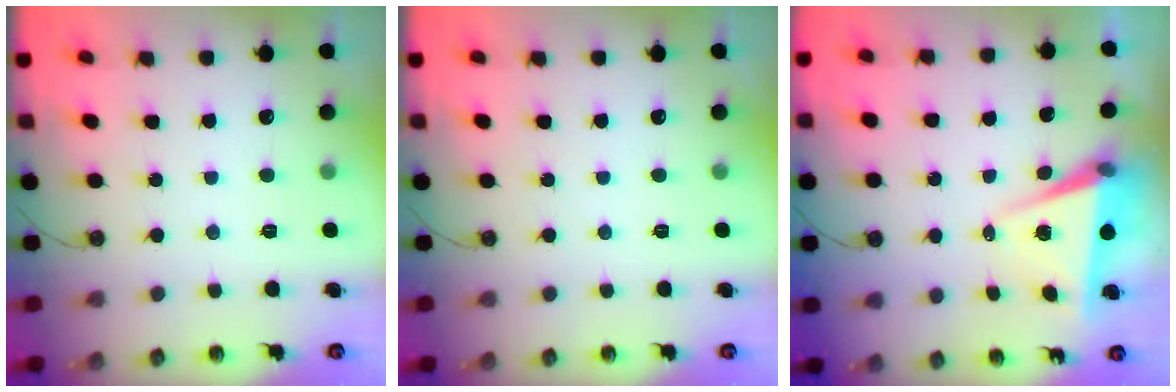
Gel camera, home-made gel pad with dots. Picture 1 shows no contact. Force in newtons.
{"total": 0.0}
{"total": 5.9, "press": 4.2, "slide": 4.2}